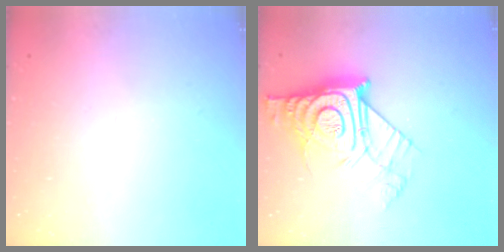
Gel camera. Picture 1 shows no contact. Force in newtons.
{"total": 16.2, "press": 16.1, "slide": 1.3}